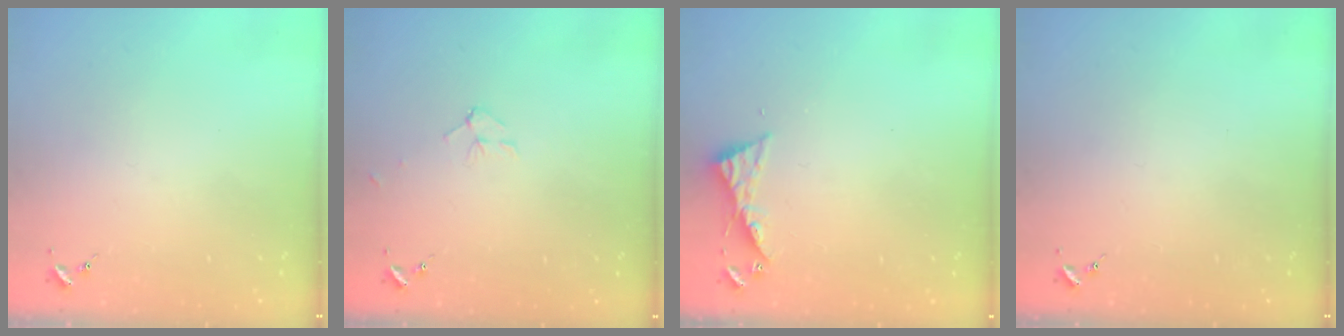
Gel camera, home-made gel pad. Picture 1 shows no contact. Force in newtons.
{"total": 5.5, "press": 5.5, "slide": 0.6}
{"total": 5.2, "press": 5.2, "slide": 0.4}
{"total": 0.0}